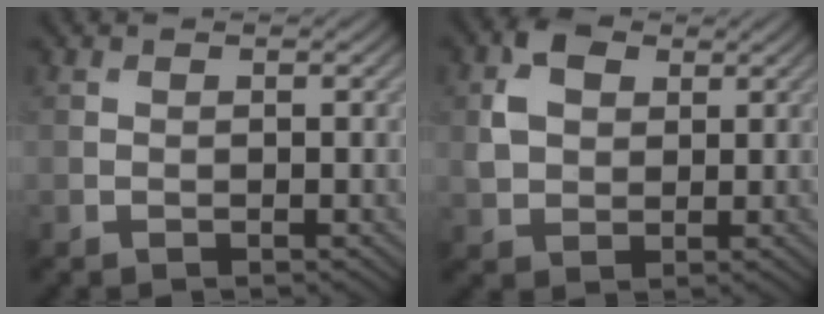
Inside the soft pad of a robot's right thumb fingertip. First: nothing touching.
{"total": 5.1, "force": [1.6, 3.8, 3.0], "torque": [-0.073, 0.005, 0.031]}